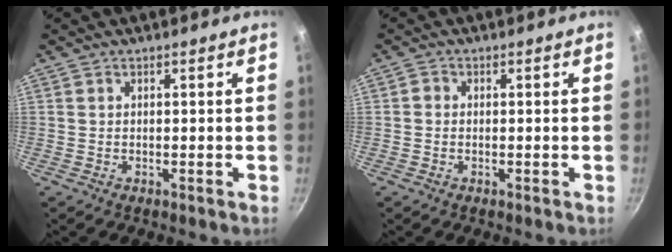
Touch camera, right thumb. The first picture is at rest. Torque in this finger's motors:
{"motor_torque": [0.07, 0.05, 0.39, 0.21, -0.01]}